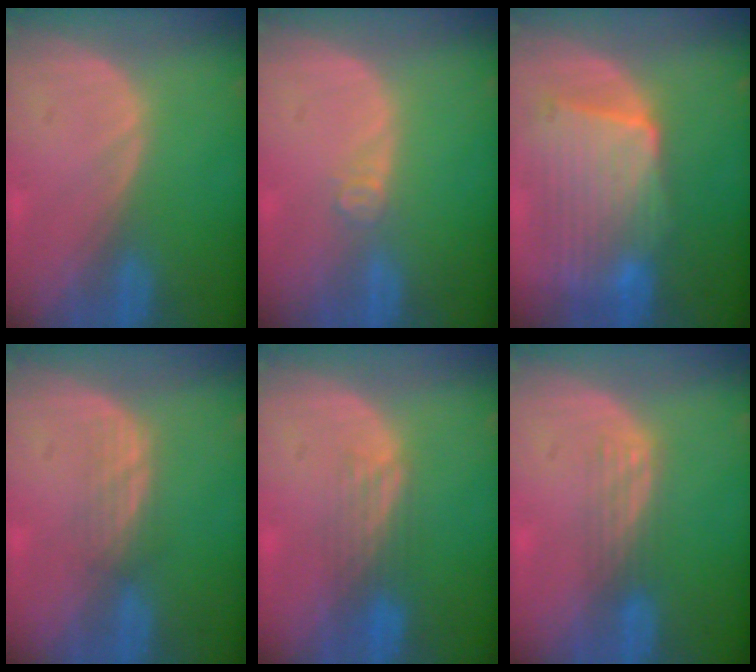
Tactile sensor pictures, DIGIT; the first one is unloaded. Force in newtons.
{"total": 2.0, "press": 1.6, "slide": 1.1}
{"total": 10.1, "press": 9.0, "slide": 4.5}
{"total": 2.4, "press": 2.4, "slide": 0.5}
{"total": 4.0, "press": 3.3, "slide": 2.3}
{"total": 2.8, "press": 2.5, "slide": 1.3}